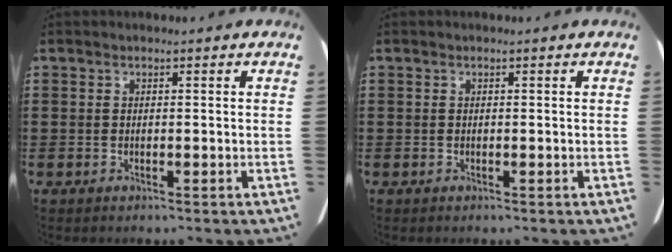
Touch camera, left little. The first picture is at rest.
{"total": 0.0}